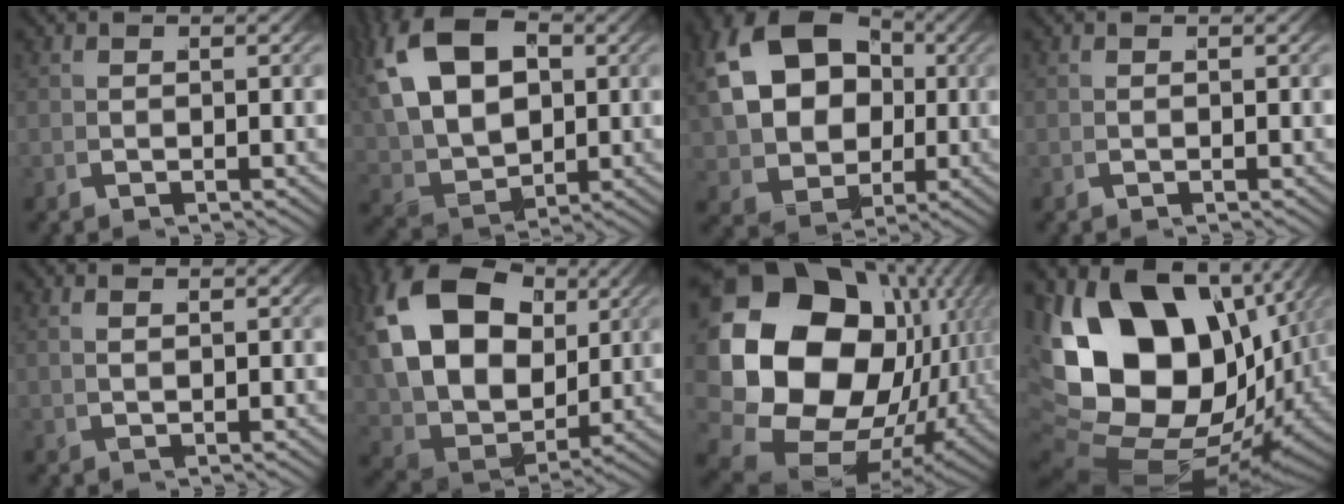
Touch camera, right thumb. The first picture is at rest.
{"total": 12.4, "force": [1.6, 8.8, 8.6], "torque": [-0.205, -0.025, 0.043]}
{"total": 17.1, "force": [2.4, 13.1, 10.7], "torque": [-0.254, -0.033, 0.050]}
{"total": 0.0}
{"total": 1.0, "force": [0.5, 0.5, 0.7], "torque": [-0.017, 0.004, 0.014]}
{"total": 18.6, "force": [3.0, 13.5, 12.4], "torque": [-0.295, -0.022, 0.053]}
{"total": 27.3, "force": [-1.4, 19.5, 19.1], "torque": [-0.366, -0.059, -0.001]}
{"total": 27.0, "force": [-2.2, 18.2, 19.8], "torque": [-0.377, -0.053, -0.010]}